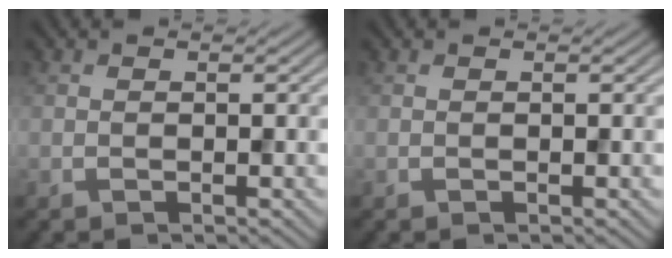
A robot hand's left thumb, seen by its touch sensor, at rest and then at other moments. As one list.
[{"total": 0.0}]